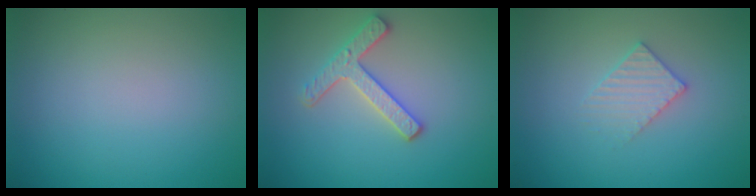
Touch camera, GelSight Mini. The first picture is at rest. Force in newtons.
{"total": 2.8, "press": 2.7, "slide": 0.9}
{"total": 2.1, "press": 2.0, "slide": 0.3}